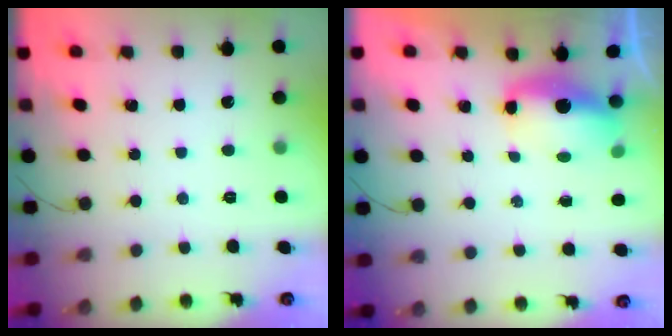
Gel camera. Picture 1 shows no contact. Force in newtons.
{"total": 7.1, "press": 7.1, "slide": 0.7}